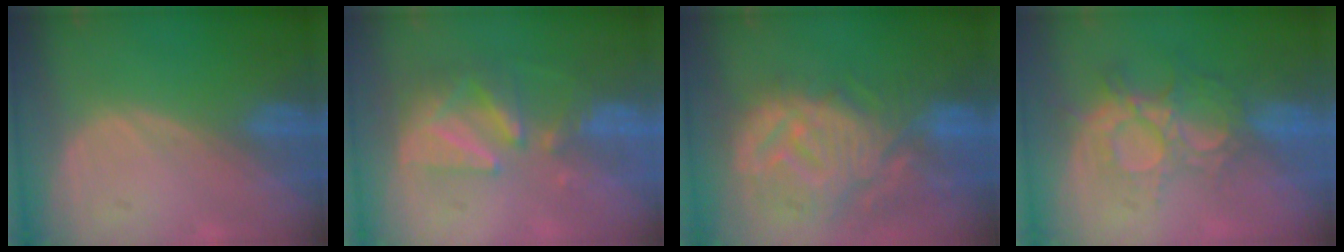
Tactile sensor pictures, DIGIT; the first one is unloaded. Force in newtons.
{"total": 8.6, "press": 7.7, "slide": 3.9}
{"total": 12.4, "press": 11.1, "slide": 5.5}
{"total": 9.2, "press": 7.9, "slide": 4.7}